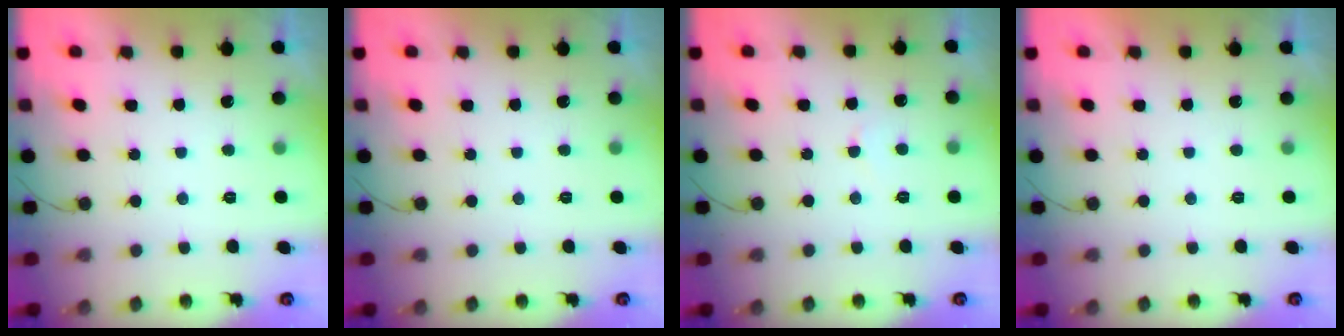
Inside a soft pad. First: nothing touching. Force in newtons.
{"total": 0.0}
{"total": 2.4, "press": 2.4, "slide": 0.2}
{"total": 1.7, "press": 1.7, "slide": 0.0}